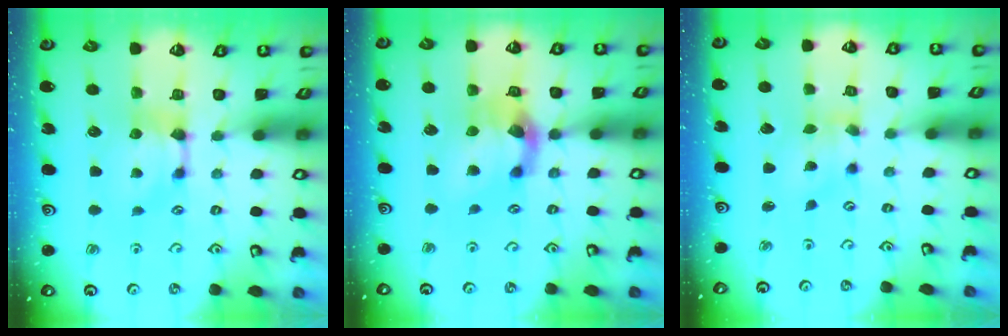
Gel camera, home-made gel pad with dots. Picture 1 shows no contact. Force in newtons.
{"total": 5.2, "press": 4.6, "slide": 2.2}
{"total": 1.3, "press": 0.6, "slide": 1.1}